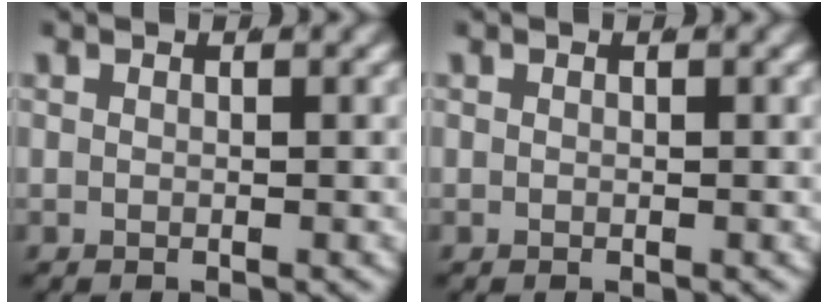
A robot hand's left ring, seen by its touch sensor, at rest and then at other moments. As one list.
[{"total": 0.0}]